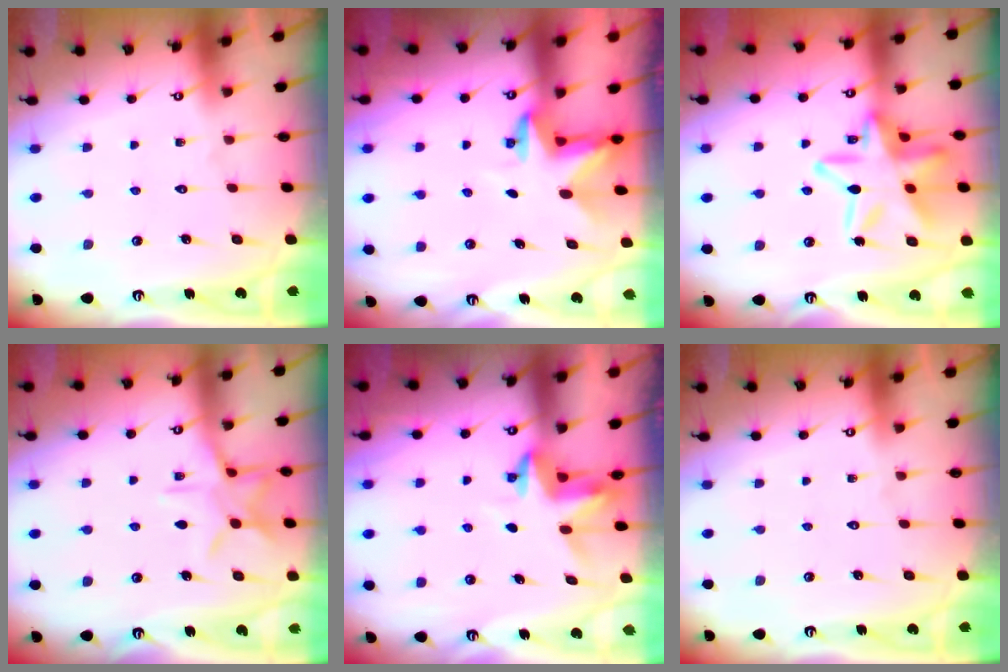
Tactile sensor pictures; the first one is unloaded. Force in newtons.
{"total": 2.9, "press": 2.9, "slide": 0.1}
{"total": 19.6, "press": 19.6, "slide": 1.4}
{"total": 9.4, "press": 9.4, "slide": 0.5}
{"total": 3.9, "press": 3.9, "slide": 0.3}
{"total": 0.0}